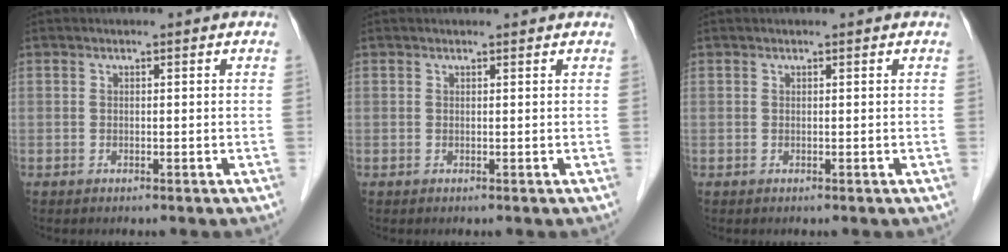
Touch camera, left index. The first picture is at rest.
{"total": 1.1, "force": [1.1, 0.2, 0.1], "torque": [-0.010, 0.011, 0.015]}
{"total": 0.0}